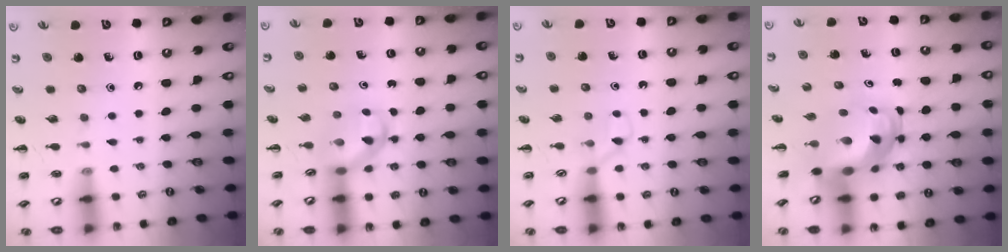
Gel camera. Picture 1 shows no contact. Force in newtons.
{"total": 3.7, "press": 3.6, "slide": 0.7}
{"total": 2.1, "press": 2.0, "slide": 0.8}
{"total": 7.1, "press": 6.8, "slide": 2.2}